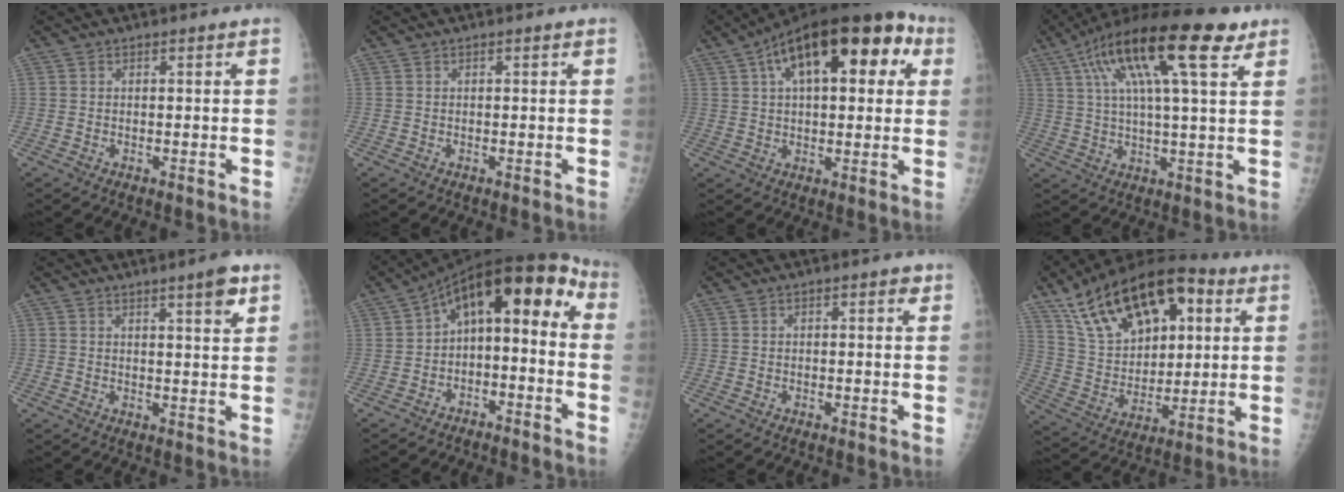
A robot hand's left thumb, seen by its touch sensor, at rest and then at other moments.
{"total": 0.0}
{"total": 22.5, "force": [8.3, 10.7, 18.0], "torque": [-0.256, 0.036, 0.123]}
{"total": 20.8, "force": [9.8, 5.5, 17.6], "torque": [-0.302, 0.012, 0.158]}
{"total": 4.9, "force": [2.9, 0.7, 3.9], "torque": [-0.050, -0.017, 0.040]}
{"total": 14.0, "force": [-1.6, 7.6, 11.6], "torque": [-0.151, 0.077, -0.030]}
{"total": 1.8, "force": [0.7, 0.7, 1.5], "torque": [-0.016, 0.002, 0.006]}
{"total": 24.5, "force": [10.7, 13.3, 17.6], "torque": [-0.274, -0.006, 0.191]}